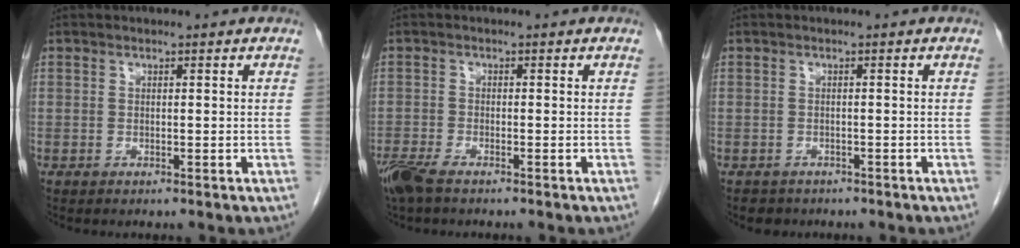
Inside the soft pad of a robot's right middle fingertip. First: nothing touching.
{"total": 4.5, "force": [-3.4, 1.0, 2.7], "torque": [-0.059, -0.011, -0.065]}
{"total": 2.0, "force": [-1.6, 1.2, 0.1], "torque": [-0.012, 0.001, -0.024]}